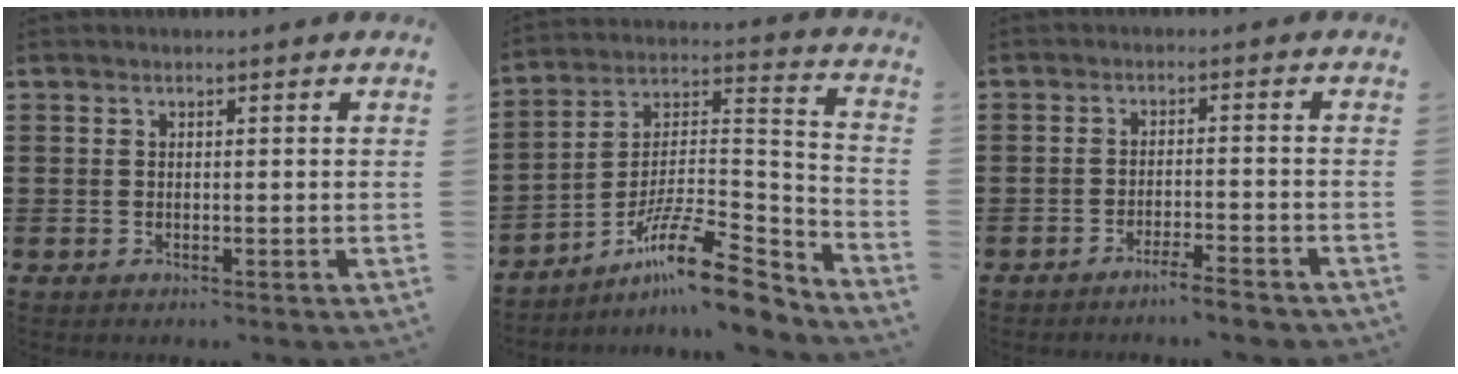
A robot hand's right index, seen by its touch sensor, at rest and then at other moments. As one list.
[{"total": 14.0, "force": [-10.2, 3.0, 9.1], "torque": [-0.146, 0.028, -0.187]}, {"total": 3.4, "force": [-3.0, -0.2, 1.4], "torque": [-0.024, -0.002, -0.059]}]